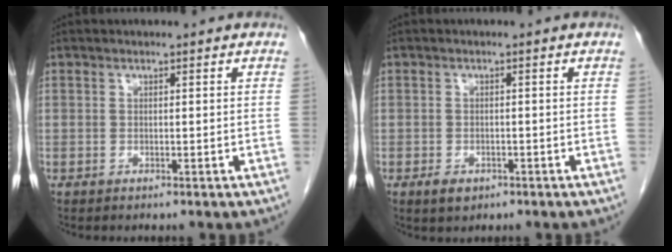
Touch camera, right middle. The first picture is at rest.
{"total": 2.3, "force": [-1.3, 1.4, 1.3], "torque": [-0.024, 0.000, -0.012]}